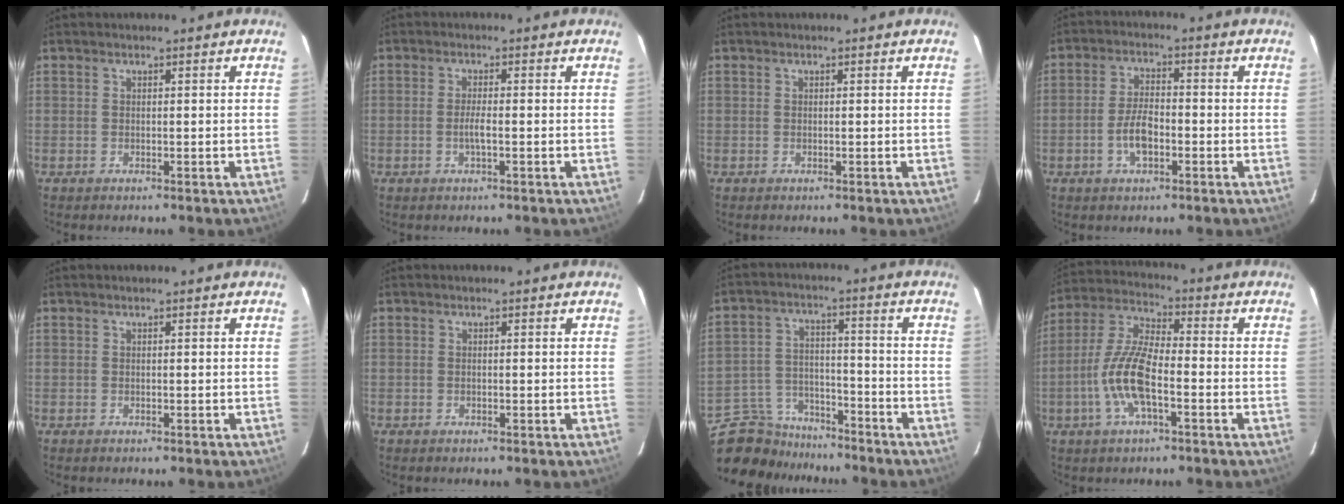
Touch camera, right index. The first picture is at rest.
{"total": 2.2, "force": [-0.7, 0.1, 2.1], "torque": [-0.040, -0.002, -0.013]}
{"total": 0.0}
{"total": 5.7, "force": [-2.1, 2.6, 4.6], "torque": [-0.097, 0.005, -0.038]}
{"total": 0.0}
{"total": 0.0}
{"total": 12.5, "force": [-10.7, 6.1, 2.5], "torque": [-0.085, 0.028, -0.173]}
{"total": 11.5, "force": [-3.6, 3.6, 10.3], "torque": [-0.221, 0.003, -0.074]}